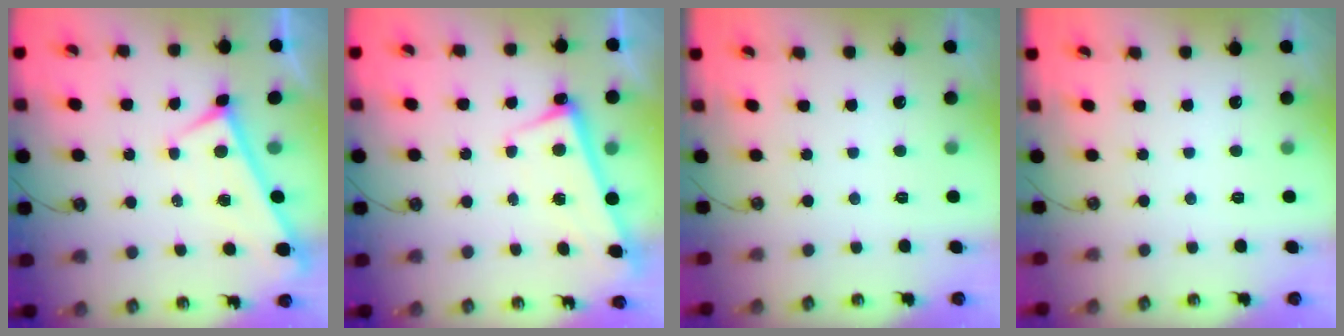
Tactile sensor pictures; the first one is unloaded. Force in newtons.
{"total": 2.7, "press": 2.6, "slide": 0.6}
{"total": 0.0}
{"total": 0.0}